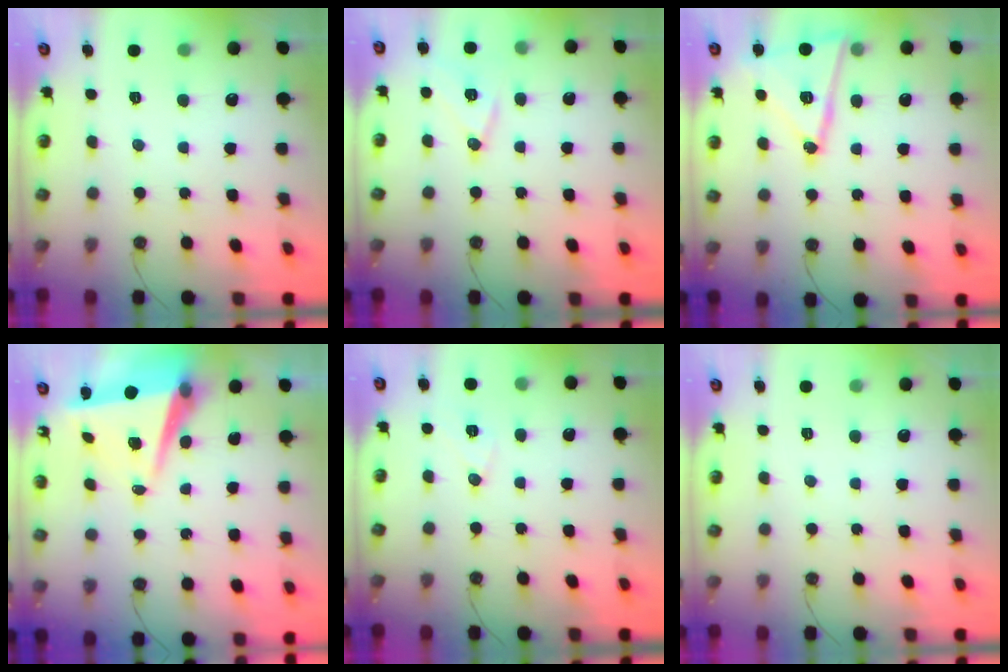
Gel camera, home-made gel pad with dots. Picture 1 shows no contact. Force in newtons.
{"total": 11.4, "press": 10.9, "slide": 3.4}
{"total": 15.9, "press": 15.9, "slide": 1.3}
{"total": 8.0, "press": 7.8, "slide": 1.7}
{"total": 7.6, "press": 6.1, "slide": 4.5}
{"total": 0.0}